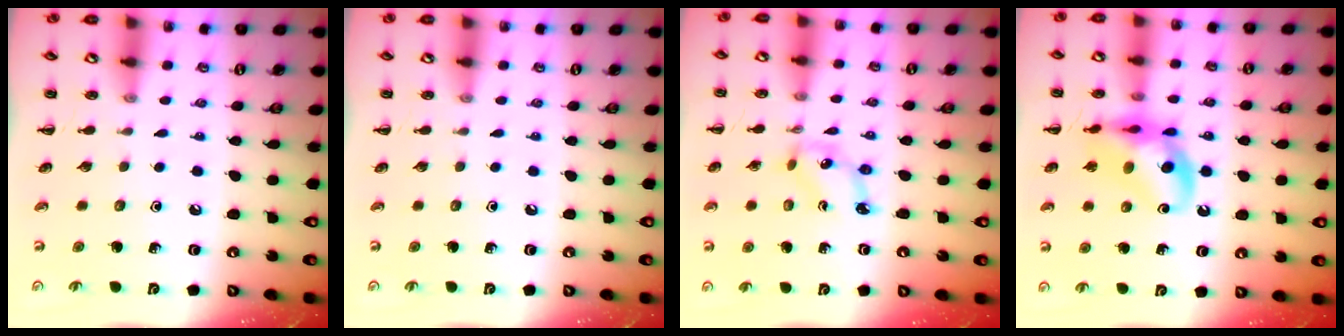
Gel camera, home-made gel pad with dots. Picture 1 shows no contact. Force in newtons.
{"total": 0.0}
{"total": 4.5, "press": 4.4, "slide": 1.1}
{"total": 13.3, "press": 13.0, "slide": 2.6}